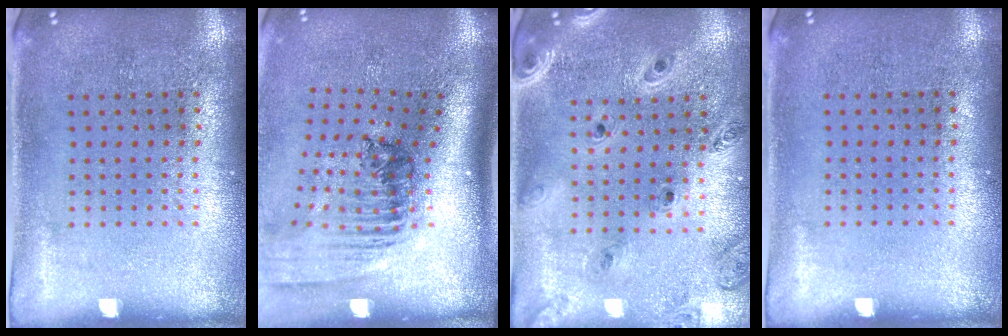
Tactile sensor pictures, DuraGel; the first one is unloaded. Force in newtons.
{"total": 2.4, "press": 1.7, "slide": 1.7}
{"total": 1.3, "press": 1.3, "slide": 0.2}
{"total": 0.0}